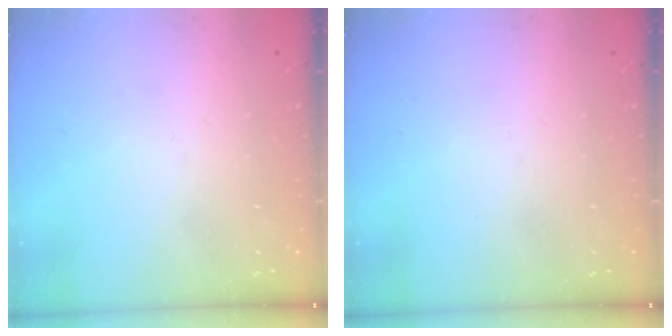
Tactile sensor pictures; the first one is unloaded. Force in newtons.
{"total": 0.0}